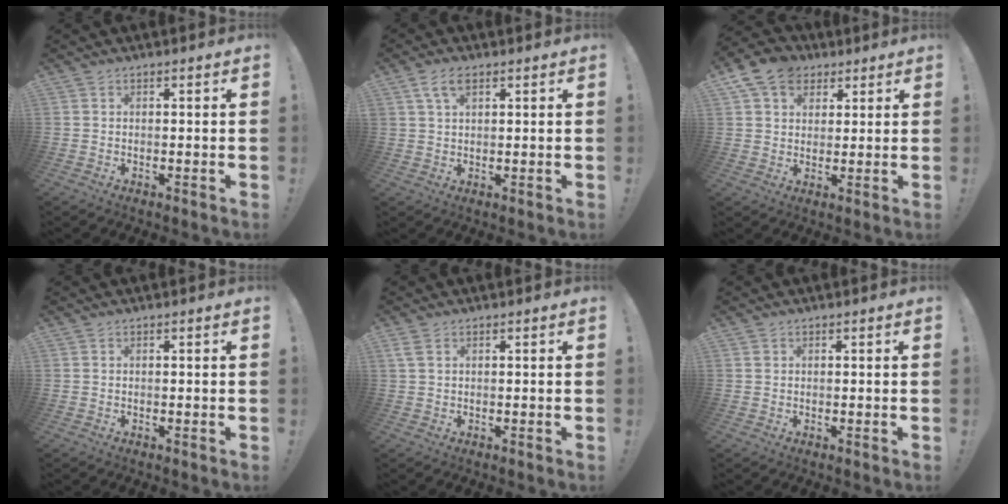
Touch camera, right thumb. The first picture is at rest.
{"total": 5.2, "force": [2.7, 3.0, 3.2], "torque": [-0.054, -0.001, 0.049]}
{"total": 10.9, "force": [5.4, 8.3, 4.4], "torque": [-0.071, -0.019, 0.108]}
{"total": 0.0}
{"total": 2.4, "force": [1.2, 1.1, 1.8], "torque": [-0.035, 0.003, 0.024]}
{"total": 0.8, "force": [0.3, 0.7, 0.2], "torque": [0.004, -0.001, 0.005]}